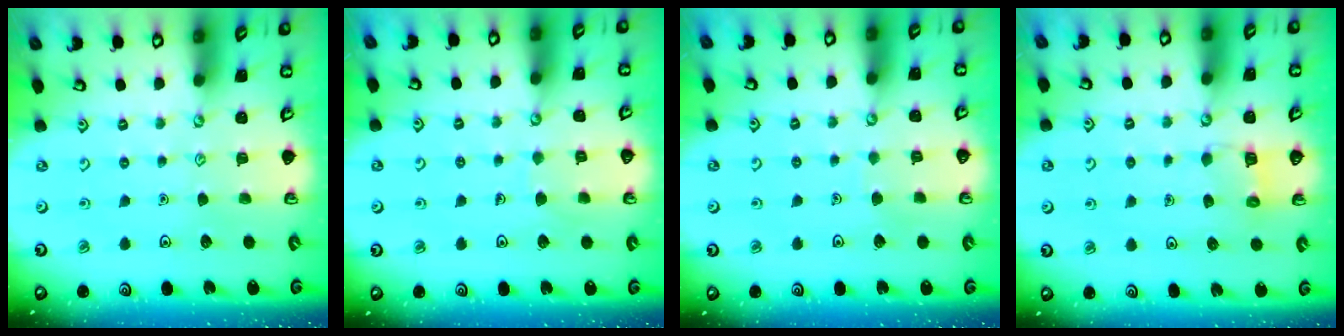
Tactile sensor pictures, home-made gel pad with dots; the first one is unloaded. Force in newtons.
{"total": 5.0, "press": 5.0, "slide": 0.4}
{"total": 2.3, "press": 2.3, "slide": 0.1}
{"total": 4.5, "press": 4.5, "slide": 0.4}